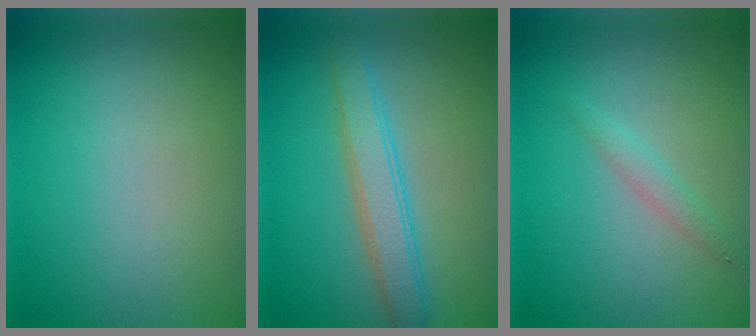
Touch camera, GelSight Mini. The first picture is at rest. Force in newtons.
{"total": 3.5, "press": 3.5, "slide": 0.0}
{"total": 1.4, "press": 1.4, "slide": 0.0}